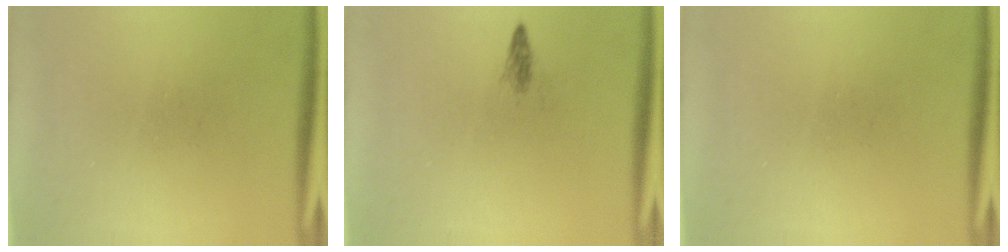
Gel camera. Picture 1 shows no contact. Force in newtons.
{"total": 1.0}
{"total": 0.0}